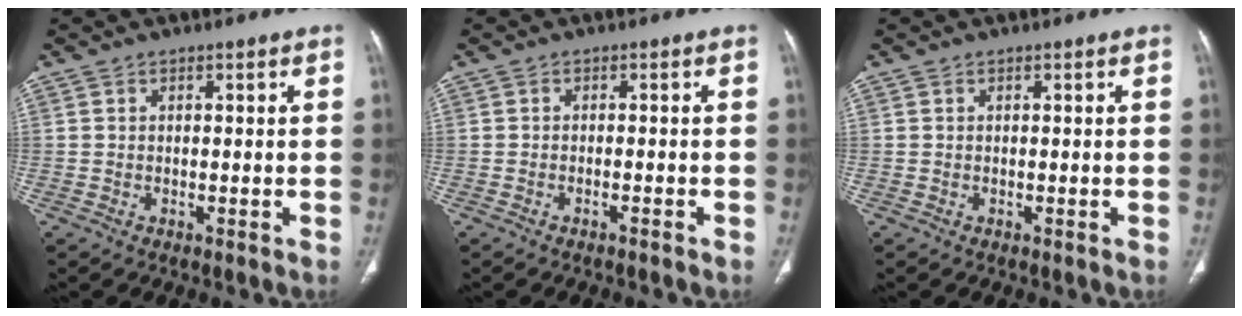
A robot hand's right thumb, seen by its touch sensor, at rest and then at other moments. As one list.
[{"total": 1.2, "force": [-1.0, 0.2, 0.7], "torque": [-0.020, 0.007, -0.011]}, {"total": 0.0}]